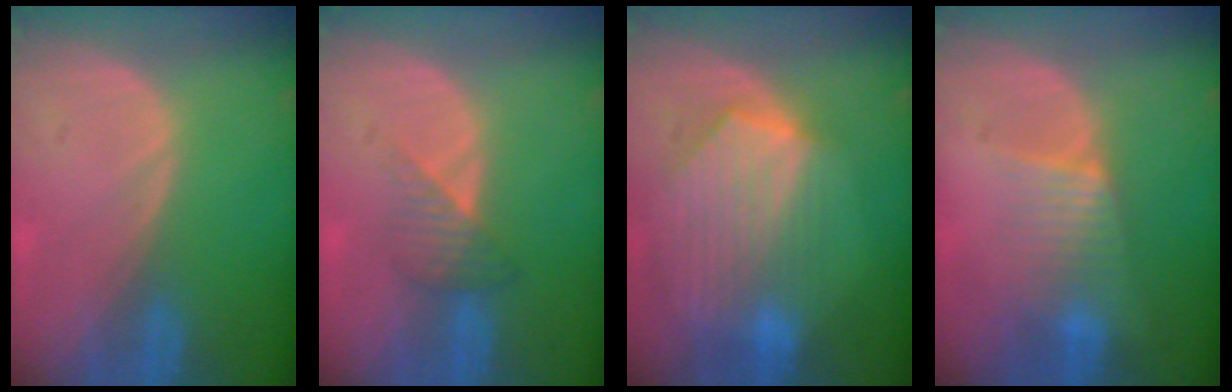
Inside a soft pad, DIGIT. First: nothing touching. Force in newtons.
{"total": 3.4, "press": 3.2, "slide": 1.1}
{"total": 9.4, "press": 8.3, "slide": 4.4}
{"total": 4.7, "press": 4.6, "slide": 0.7}